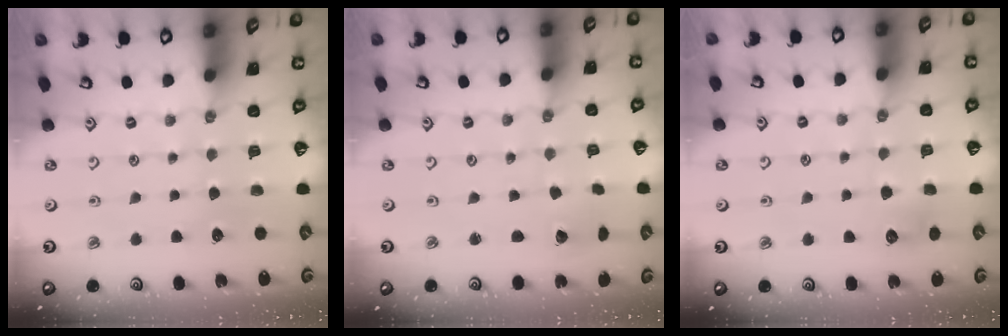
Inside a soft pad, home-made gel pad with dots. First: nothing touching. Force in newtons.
{"total": 2.4, "press": 2.4, "slide": 0.1}
{"total": 4.8, "press": 4.8, "slide": 0.6}